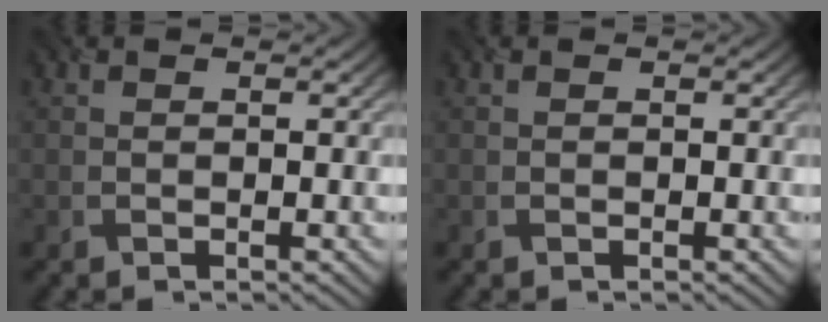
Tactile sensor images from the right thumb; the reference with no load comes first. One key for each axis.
{"total": 0.0}